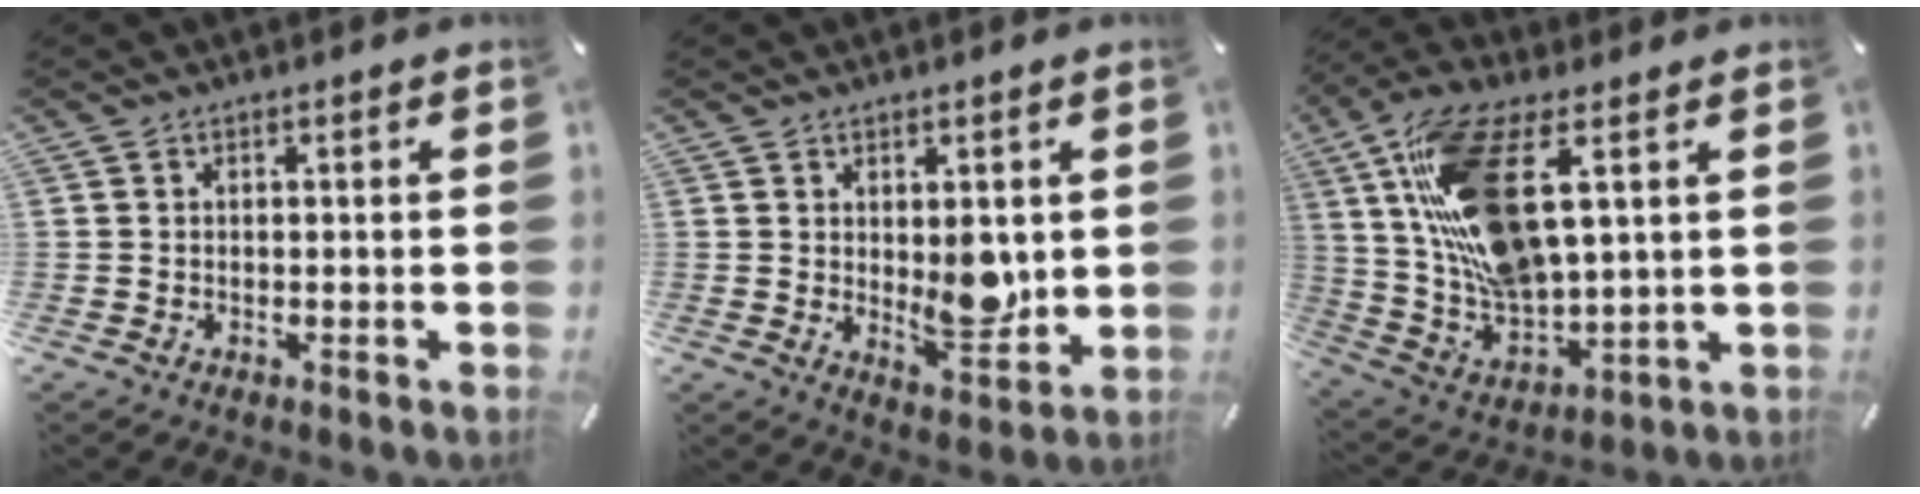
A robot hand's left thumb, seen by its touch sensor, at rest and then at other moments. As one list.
[{"total": 8.9, "force": [1.2, 4.9, 7.3], "torque": [-0.095, -0.019, 0.019]}, {"total": 19.0, "force": [6.9, 8.5, 15.5], "torque": [-0.346, -0.024, 0.119]}]